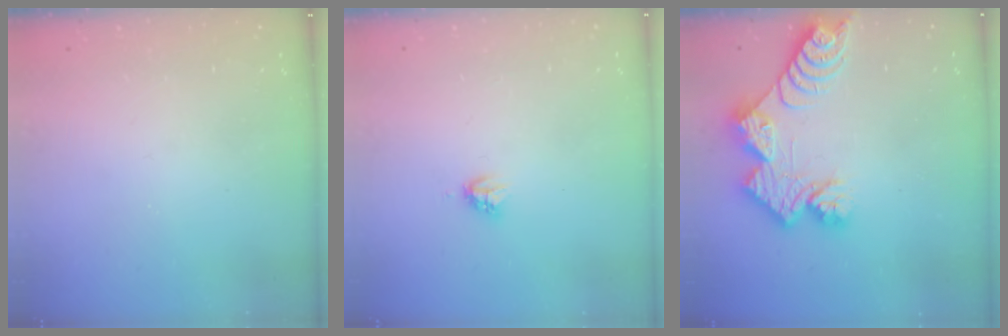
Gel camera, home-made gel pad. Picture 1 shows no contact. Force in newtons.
{"total": 3.3, "press": 3.3, "slide": 0.5}
{"total": 11.5, "press": 11.4, "slide": 1.0}